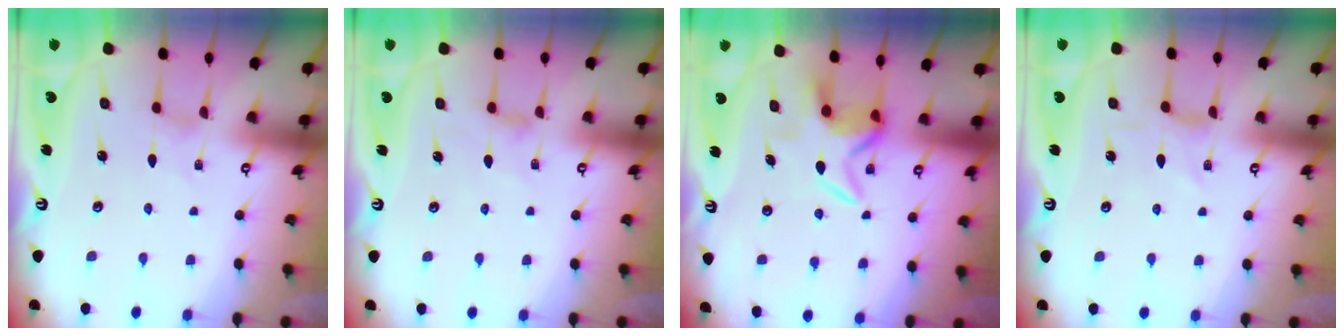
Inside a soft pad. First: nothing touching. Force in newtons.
{"total": 2.8, "press": 2.8, "slide": 0.3}
{"total": 6.1, "press": 6.1, "slide": 0.8}
{"total": 0.9, "press": 0.8, "slide": 0.4}